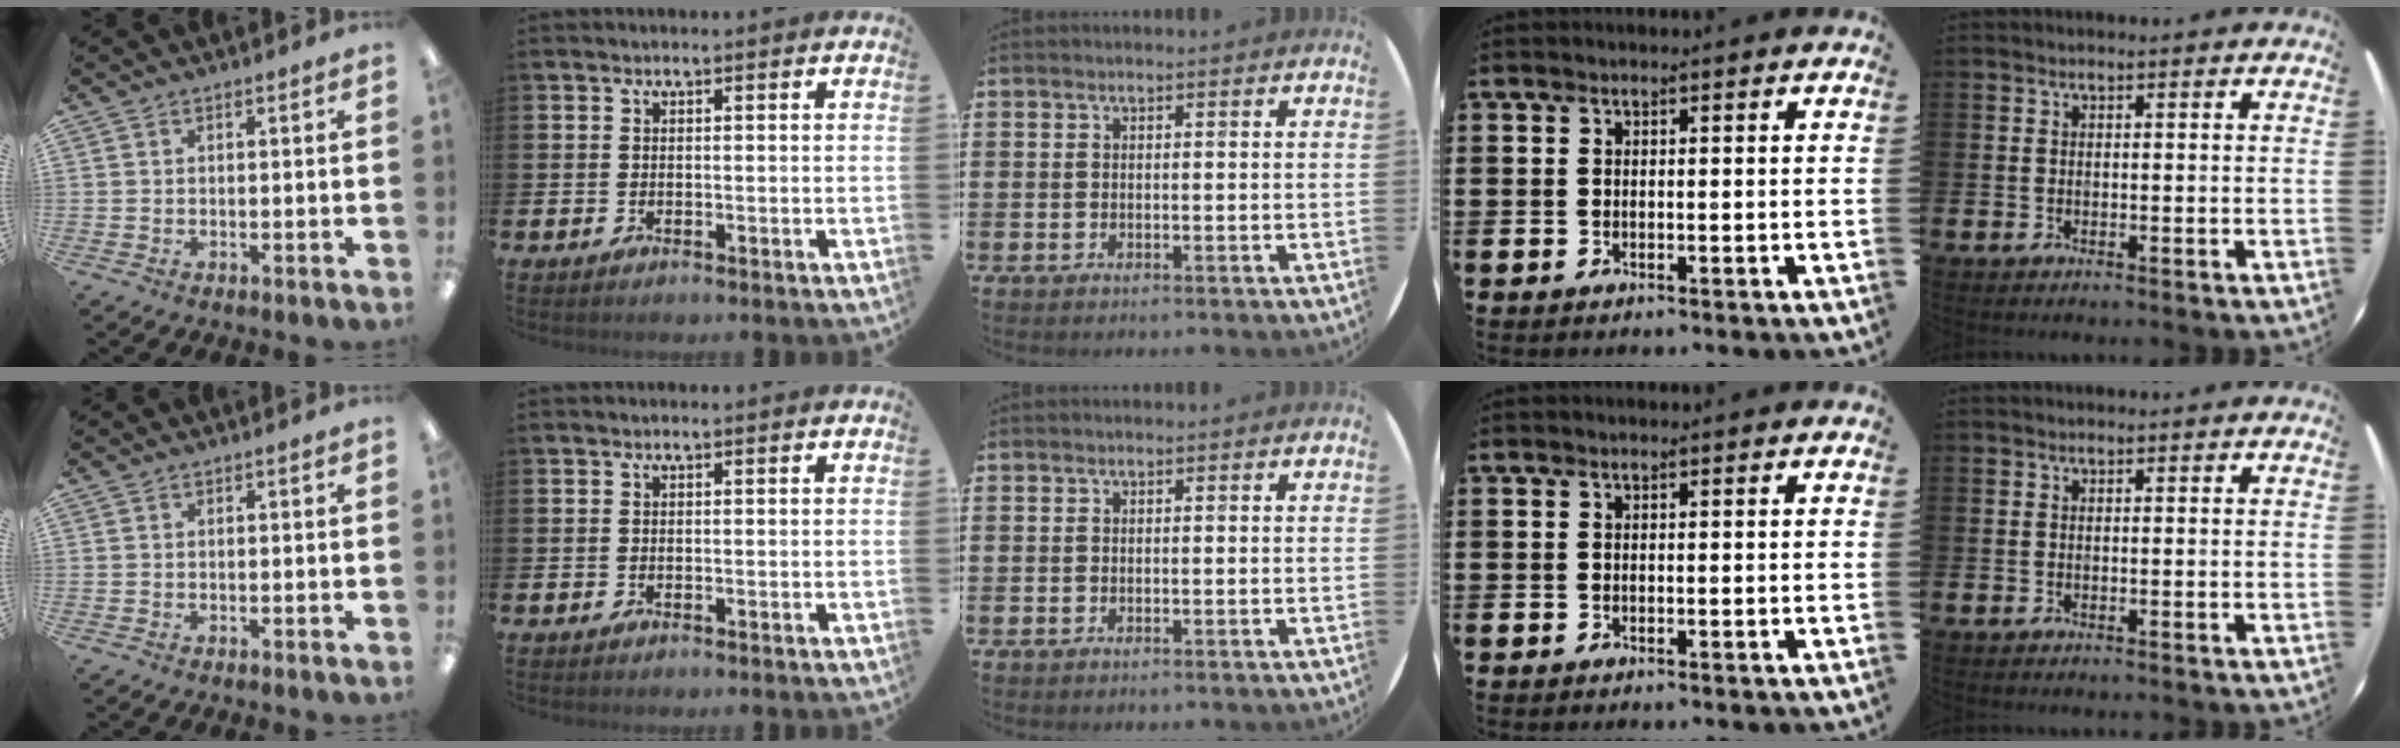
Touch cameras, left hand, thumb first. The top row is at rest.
{}